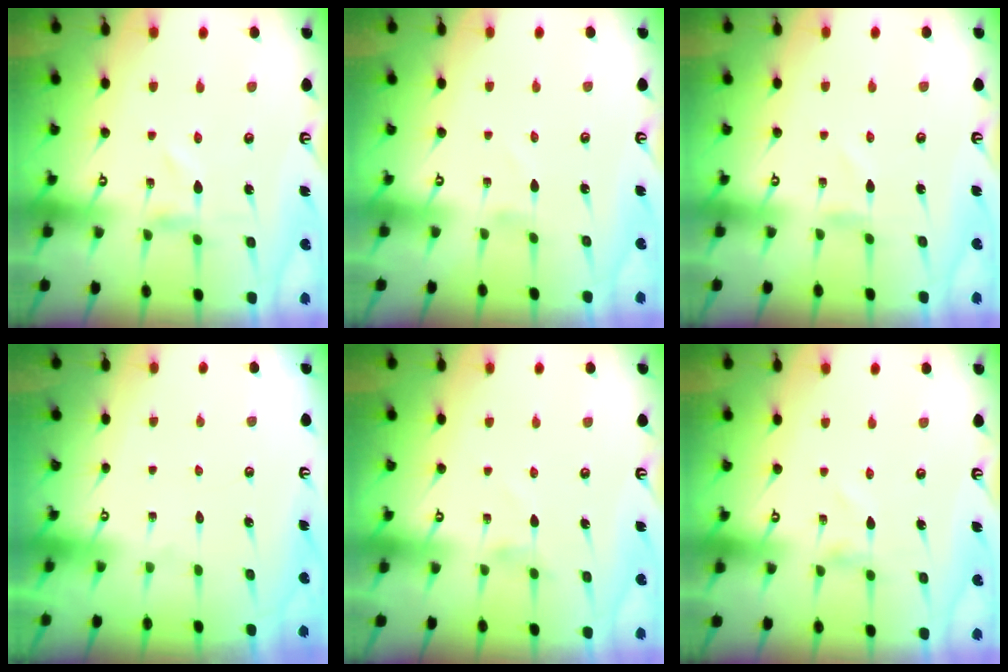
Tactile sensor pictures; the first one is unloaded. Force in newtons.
{"total": 1.1, "press": 1.1, "slide": 0.1}
{"total": 0.7, "press": 0.7, "slide": 0.2}
{"total": 1.6, "press": 1.6, "slide": 0.1}
{"total": 2.5, "press": 2.5, "slide": 0.4}
{"total": 0.0}